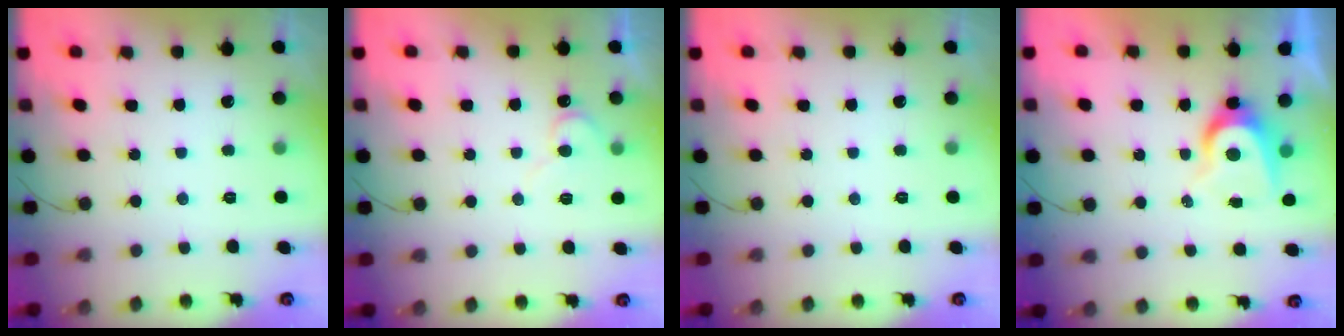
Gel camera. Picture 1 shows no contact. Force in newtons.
{"total": 7.0, "press": 6.9, "slide": 0.7}
{"total": 0.0}
{"total": 6.9, "press": 6.9, "slide": 0.1}